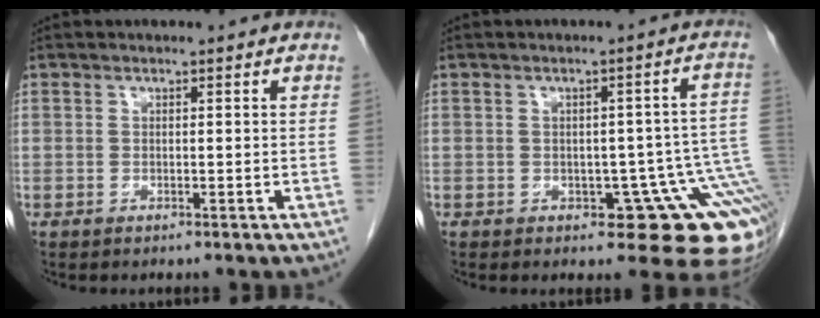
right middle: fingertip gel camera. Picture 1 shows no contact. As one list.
[{"total": 11.1, "force": [-4.7, 4.7, 8.9], "torque": [-0.041, 0.025, -0.049]}]